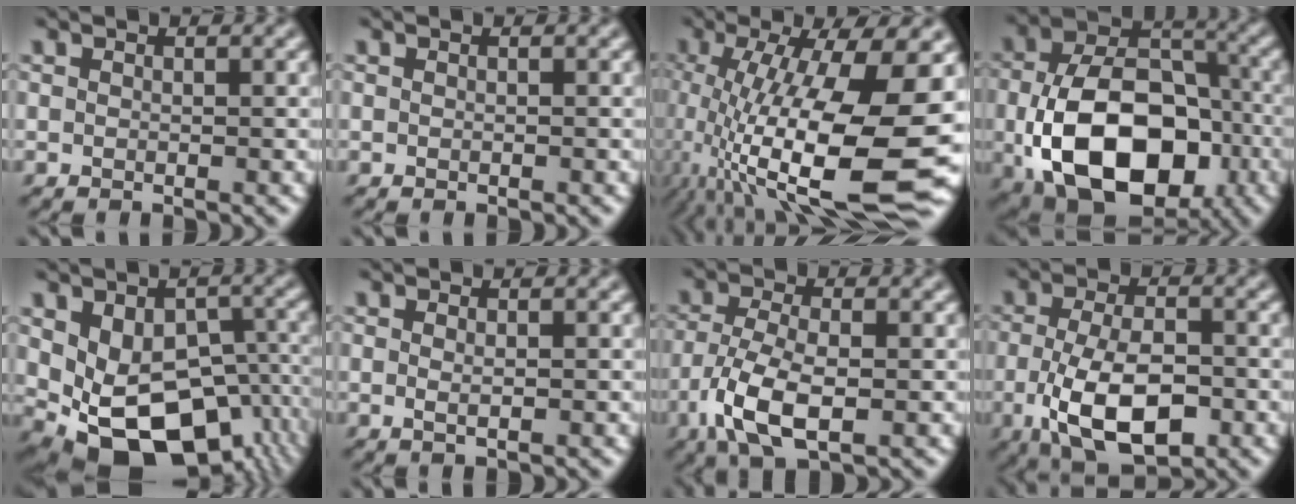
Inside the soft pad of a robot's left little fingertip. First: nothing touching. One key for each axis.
{"total": 0.0}
{"total": 15.5, "fx": -3.1, "fy": 4.4, "fz": 14.5, "tx": -0.243, "ty": -0.008, "tz": -0.050}
{"total": 14.5, "fx": -3.8, "fy": 9.5, "fz": 10.2, "tx": -0.185, "ty": -0.039, "tz": -0.061}
{"total": 14.1, "fx": -4.8, "fy": 9.1, "fz": 9.5, "tx": -0.139, "ty": -0.029, "tz": -0.044}
{"total": 0.9, "fx": -0.1, "fy": 0.3, "fz": 0.8, "tx": -0.018, "ty": -0.002, "tz": -0.001}
{"total": 6.2, "fx": -2.4, "fy": 2.7, "fz": 5.1, "tx": -0.116, "ty": -0.006, "tz": -0.046}
{"total": 8.3, "fx": -2.8, "fy": 3.9, "fz": 6.7, "tx": -0.143, "ty": -0.011, "tz": -0.050}